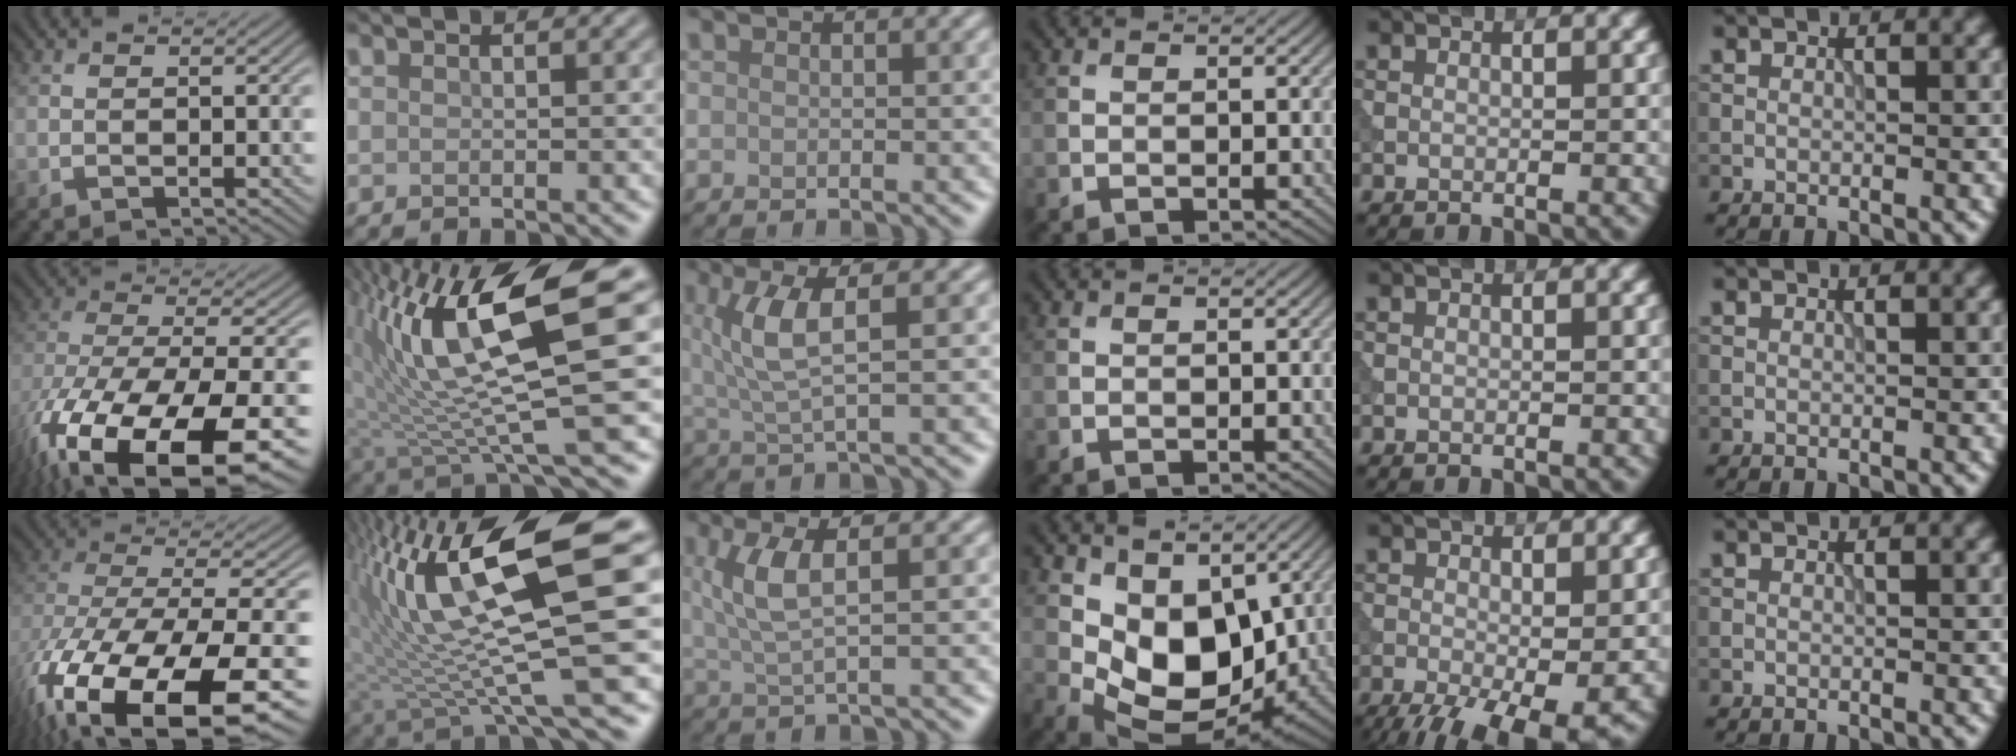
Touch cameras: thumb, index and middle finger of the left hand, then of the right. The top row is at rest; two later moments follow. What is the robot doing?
{"motion": "extract", "object": "tissue"}